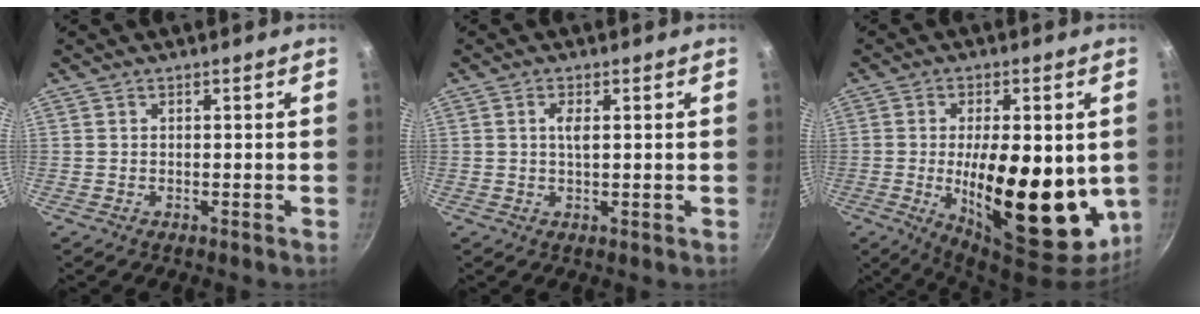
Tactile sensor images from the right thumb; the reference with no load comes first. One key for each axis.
{"total": 2.3, "fx": 0.5, "fy": 0.8, "fz": 2.2, "tx": -0.043, "ty": 0.001, "tz": 0.010}
{"total": 22.3, "fx": -1.8, "fy": 9.3, "fz": 20.2, "tx": -0.290, "ty": -0.020, "tz": -0.019}